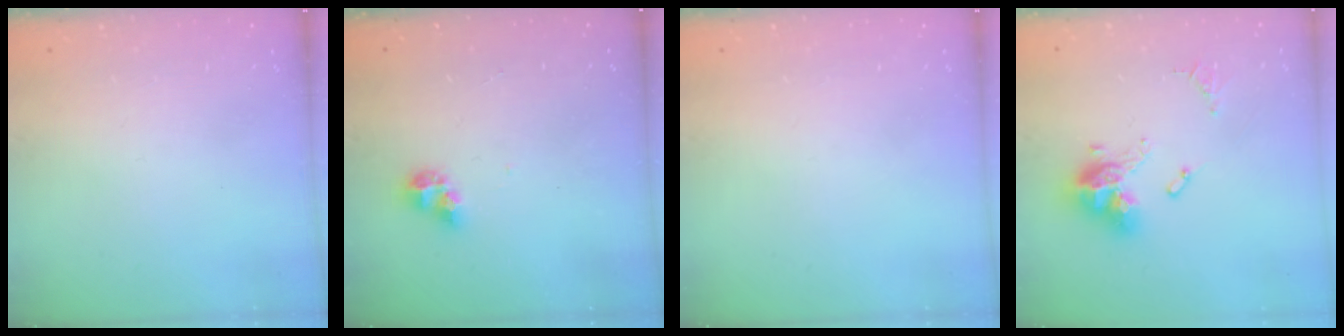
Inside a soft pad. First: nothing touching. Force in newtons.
{"total": 6.3, "press": 6.3, "slide": 0.5}
{"total": 0.0}
{"total": 13.9, "press": 13.9, "slide": 1.2}